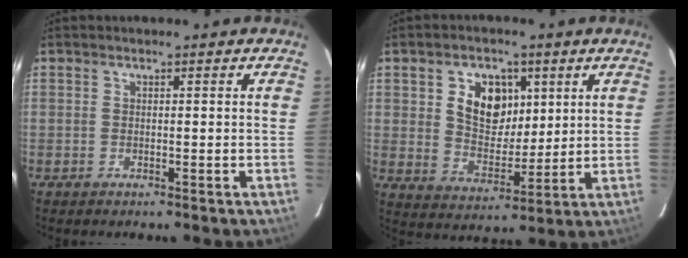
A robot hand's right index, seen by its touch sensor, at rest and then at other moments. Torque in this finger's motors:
{"motor_torque": [1.02, 0.15, 0.30, 0.08]}